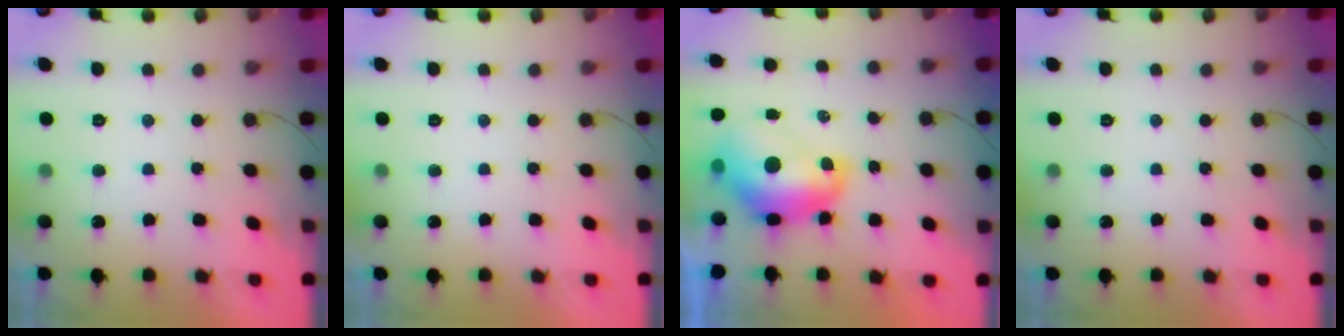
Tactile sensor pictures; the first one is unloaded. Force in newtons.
{"total": 0.0}
{"total": 12.0, "press": 11.9, "slide": 1.2}
{"total": 0.0}